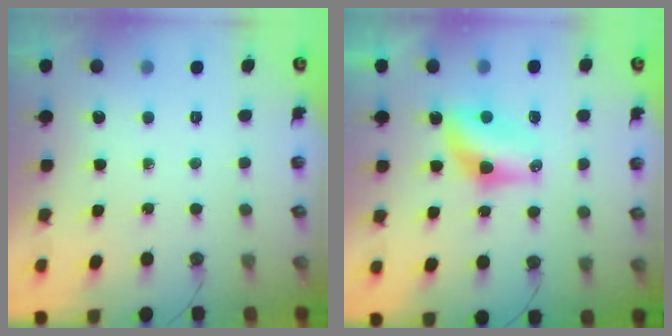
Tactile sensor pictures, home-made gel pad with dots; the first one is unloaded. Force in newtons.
{"total": 9.0, "press": 8.1, "slide": 4.0}